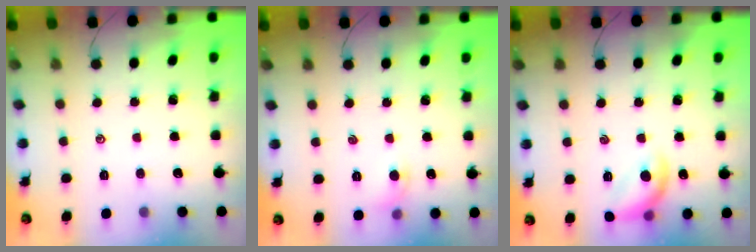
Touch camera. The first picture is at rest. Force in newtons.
{"total": 5.3, "press": 5.0, "slide": 1.7}
{"total": 11.5, "press": 11.4, "slide": 0.7}